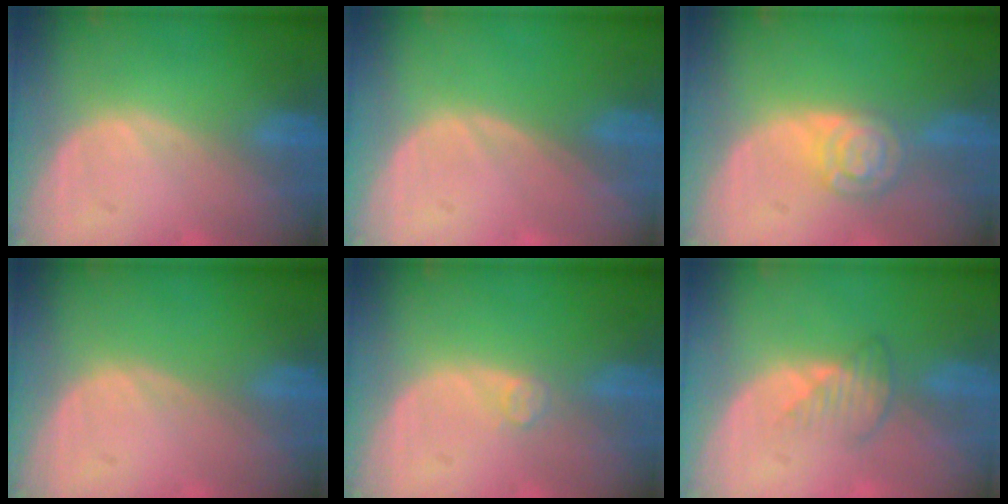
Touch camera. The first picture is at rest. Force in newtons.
{"total": 0.0}
{"total": 5.4, "press": 4.7, "slide": 2.5}
{"total": 0.0}
{"total": 1.5, "press": 1.5, "slide": 0.2}
{"total": 3.0, "press": 2.8, "slide": 1.1}